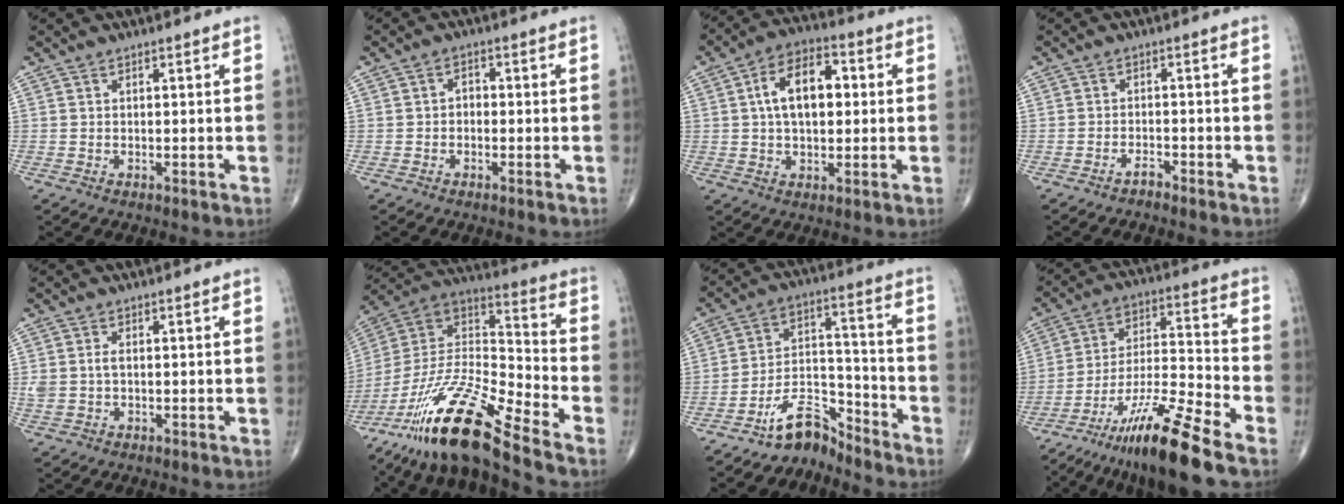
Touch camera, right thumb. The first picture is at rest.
{"total": 2.0, "force": [-0.4, 1.5, 1.3], "torque": [-0.010, 0.010, -0.013]}
{"total": 11.8, "force": [1.7, 6.9, 9.5], "torque": [-0.145, 0.019, 0.020]}
{"total": 1.5, "force": [-1.4, 0.3, 0.4], "torque": [-0.007, 0.009, -0.028]}
{"total": 2.9, "force": [0.1, 1.8, 2.3], "torque": [-0.059, 0.005, 0.004]}
{"total": 21.8, "force": [-16.1, 3.1, 14.4], "torque": [-0.304, 0.054, -0.304]}
{"total": 8.7, "force": [-7.8, 3.2, 2.1], "torque": [-0.016, 0.095, -0.151]}
{"total": 17.2, "force": [-12.2, 1.5, 12.0], "torque": [-0.229, 0.059, -0.217]}